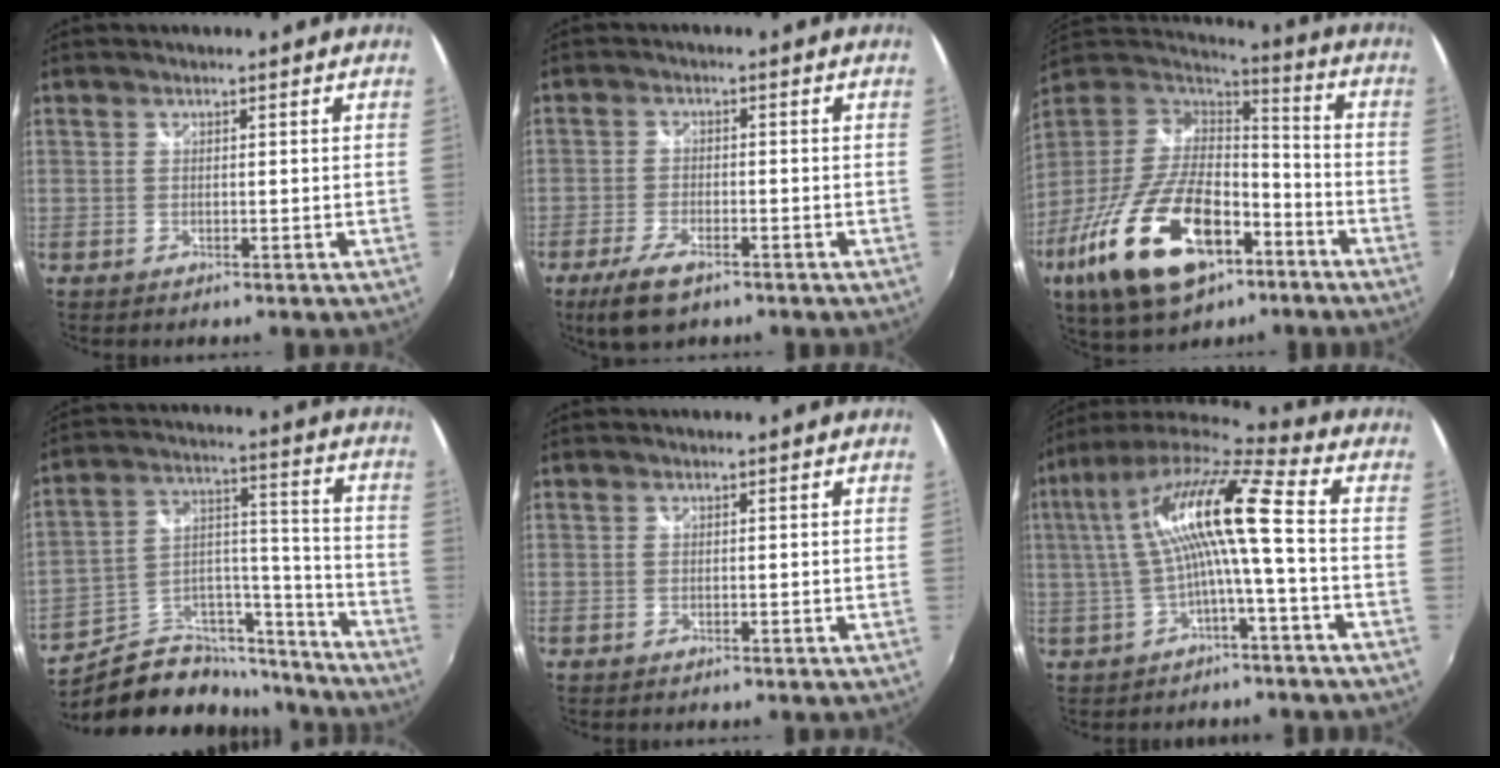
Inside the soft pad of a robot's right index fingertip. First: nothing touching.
{"total": 7.1, "force": [-4.6, 2.6, 4.7], "torque": [-0.119, -0.016, -0.082]}
{"total": 26.8, "force": [-13.4, 13.0, 19.2], "torque": [-0.387, -0.031, -0.224]}
{"total": 20.4, "force": [-15.2, 10.8, 8.2], "torque": [-0.151, 0.068, -0.216]}
{"total": 0.0}
{"total": 13.6, "force": [-0.1, 0.9, 13.5], "torque": [-0.255, 0.017, 0.001]}